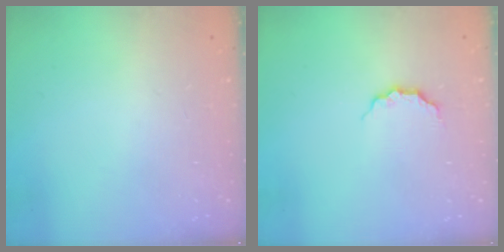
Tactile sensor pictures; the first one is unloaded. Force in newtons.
{"total": 2.7, "press": 2.6, "slide": 0.3}